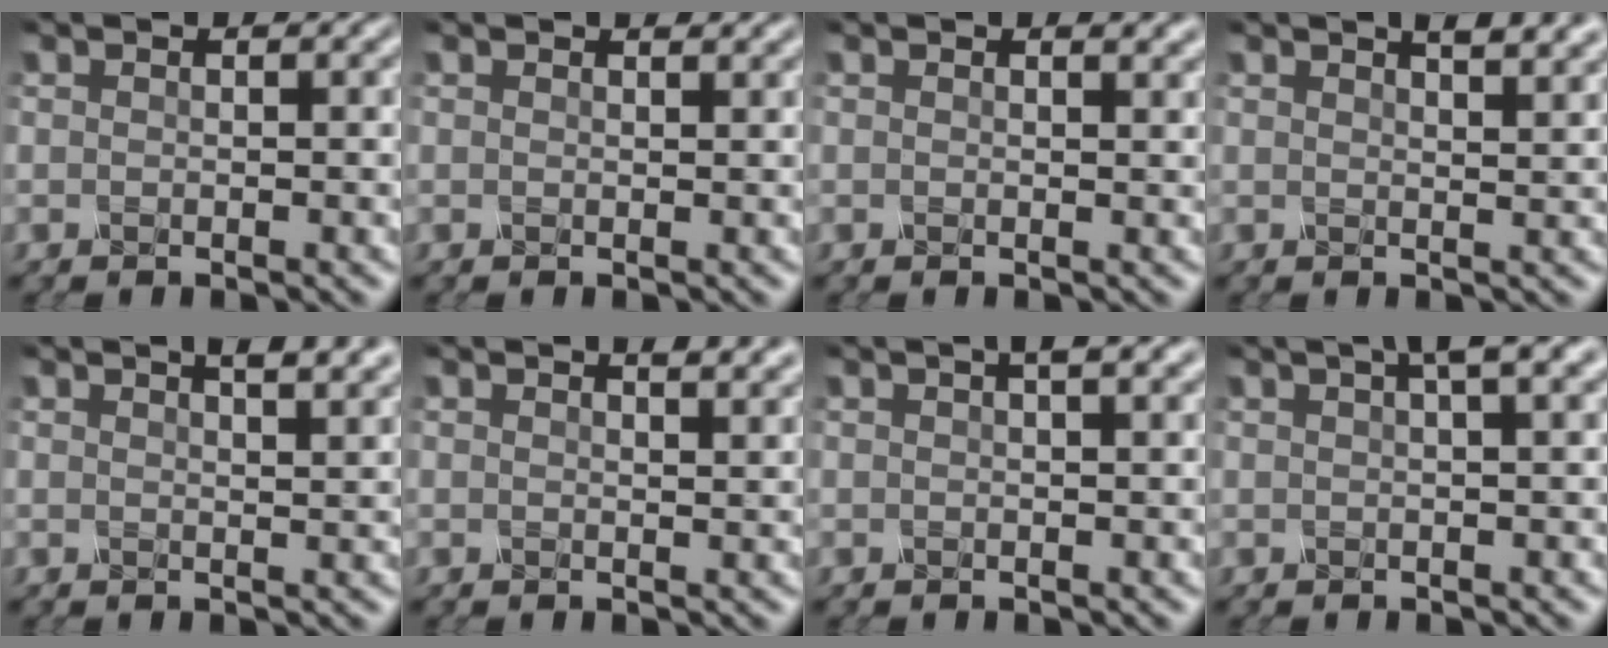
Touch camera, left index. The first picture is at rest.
{"total": 1.0, "force": [0.9, 0.1, 0.3], "torque": [-0.009, -0.001, 0.010]}
{"total": 1.5, "force": [1.3, 0.4, 0.7], "torque": [-0.008, 0.001, 0.018]}
{"total": 4.4, "force": [3.1, 1.6, 2.6], "torque": [-0.010, 0.022, 0.013]}
{"total": 5.1, "force": [3.4, 1.9, 3.2], "torque": [-0.013, 0.028, 0.013]}
{"total": 3.0, "force": [2.2, 1.1, 1.7], "torque": [-0.006, 0.016, 0.011]}
{"total": 3.1, "force": [1.8, 0.9, 2.4], "torque": [-0.022, 0.005, 0.015]}
{"total": 3.7, "force": [2.0, 0.6, 3.0], "torque": [-0.038, 0.012, 0.026]}